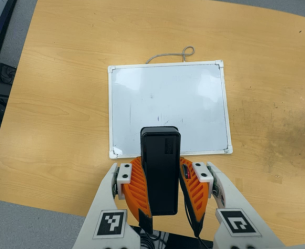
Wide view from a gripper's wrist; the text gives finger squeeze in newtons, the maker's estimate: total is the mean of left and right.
{"total": 9.6, "left": 8.7, "right": 10.5}